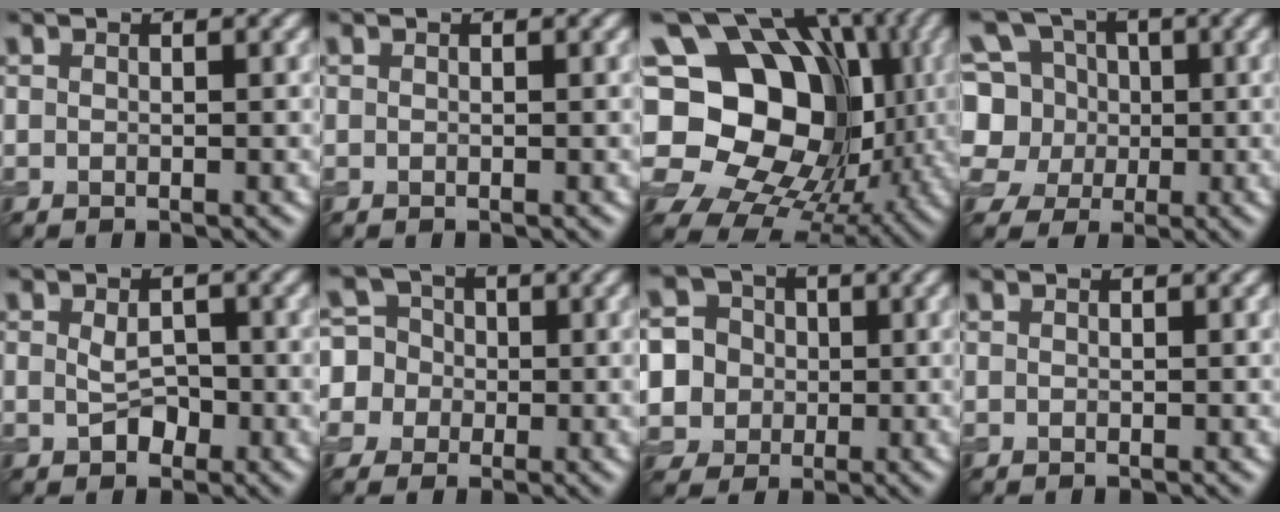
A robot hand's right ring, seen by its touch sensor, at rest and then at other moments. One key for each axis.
{"total": 0.0}
{"total": 18.8, "fx": 0.5, "fy": 14.7, "fz": 11.7, "tx": -0.188, "ty": 0.010, "tz": 0.015}
{"total": 9.2, "fx": 1.3, "fy": 8.1, "fz": 4.0, "tx": -0.104, "ty": 0.037, "tz": -0.013}
{"total": 2.6, "fx": -0.4, "fy": 1.9, "fz": 1.7, "tx": -0.030, "ty": -0.002, "tz": -0.008}
{"total": 6.9, "fx": -0.3, "fy": 6.6, "fz": 1.7, "tx": -0.044, "ty": 0.034, "tz": -0.042}
{"total": 9.0, "fx": -0.2, "fy": 8.6, "fz": 2.4, "tx": -0.084, "ty": 0.014, "tz": -0.020}
{"total": 0.0}